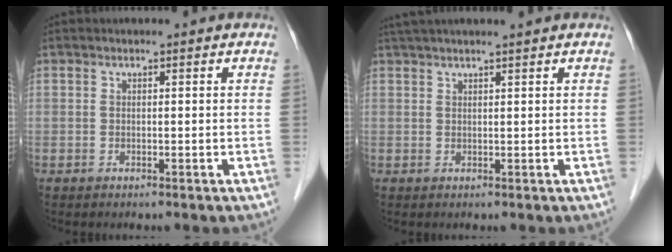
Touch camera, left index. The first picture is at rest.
{"total": 6.6, "force": [5.7, -0.2, 3.3], "torque": [-0.050, 0.034, 0.088]}